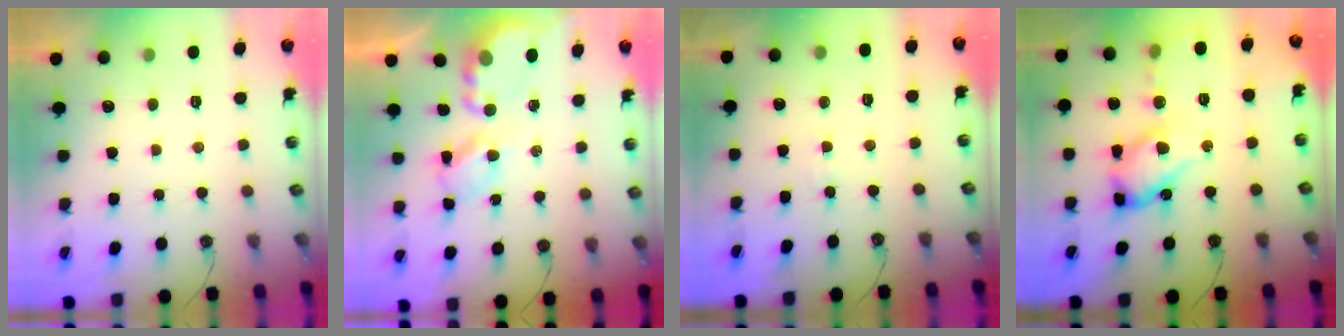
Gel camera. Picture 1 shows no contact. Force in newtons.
{"total": 4.9, "press": 4.9, "slide": 0.5}
{"total": 2.8, "press": 2.8, "slide": 0.3}
{"total": 15.5, "press": 15.2, "slide": 3.1}